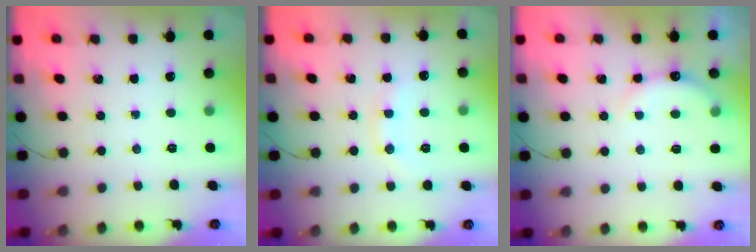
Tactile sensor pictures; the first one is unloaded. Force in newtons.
{"total": 6.6, "press": 6.6, "slide": 1.0}
{"total": 6.4, "press": 6.2, "slide": 1.4}